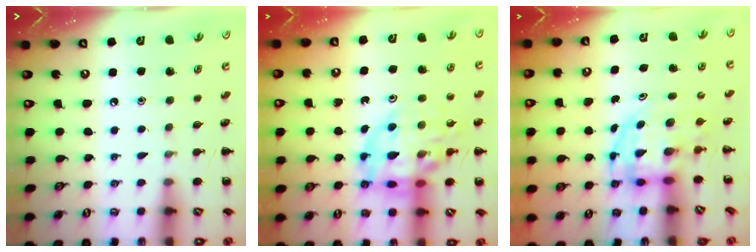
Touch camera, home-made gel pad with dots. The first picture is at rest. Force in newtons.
{"total": 16.3, "press": 15.8, "slide": 3.8}
{"total": 3.8, "press": 3.7, "slide": 0.7}